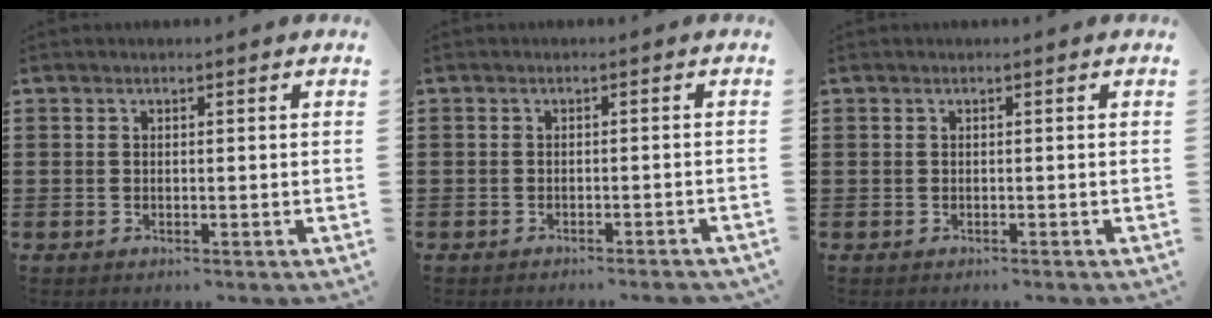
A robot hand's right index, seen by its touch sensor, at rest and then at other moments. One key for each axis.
{"total": 1.1, "fx": -1.0, "fy": -0.2, "fz": 0.2, "tx": -0.006, "ty": 0.001, "tz": -0.020}
{"total": 0.0}